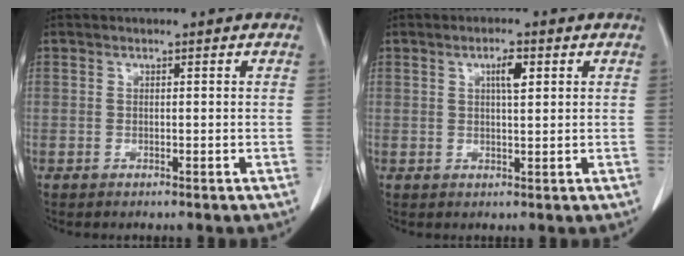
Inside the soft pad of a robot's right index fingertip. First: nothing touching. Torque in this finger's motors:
{"motor_torque": [0.25, -0.09, 0.06, 0.06]}